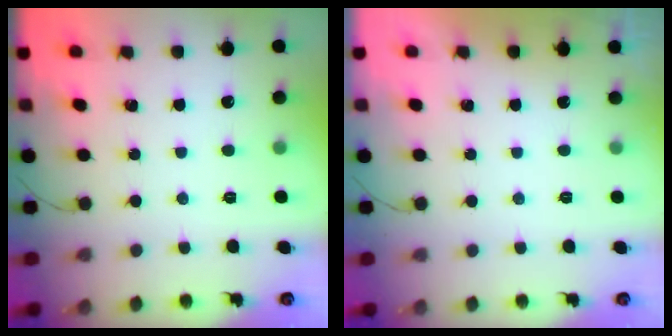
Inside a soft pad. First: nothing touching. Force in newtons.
{"total": 0.0}